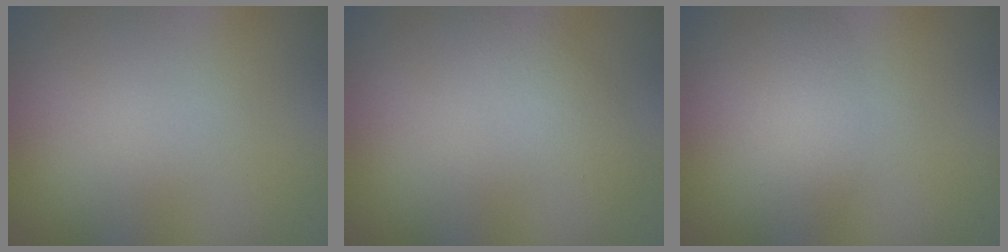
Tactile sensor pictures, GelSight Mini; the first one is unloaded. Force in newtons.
{"total": 1.8, "press": 1.8, "slide": 0.1}
{"total": 2.2, "press": 2.2, "slide": 0.0}